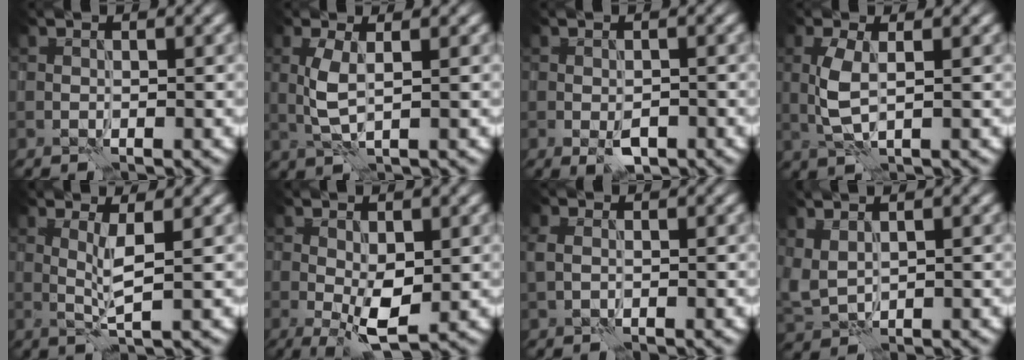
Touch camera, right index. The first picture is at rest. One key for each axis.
{"total": 2.6, "fx": 0.2, "fy": 0.7, "fz": 2.6, "tx": -0.060, "ty": -0.001, "tz": 0.005}
{"total": 2.4, "fx": -1.0, "fy": 1.1, "fz": 1.8, "tx": -0.032, "ty": -0.002, "tz": -0.017}
{"total": 3.0, "fx": 0.1, "fy": 1.0, "fz": 2.8, "tx": -0.065, "ty": -0.002, "tz": 0.004}
{"total": 2.6, "fx": 0.5, "fy": 0.2, "fz": 2.5, "tx": -0.056, "ty": -0.003, "tz": 0.012}
{"total": 4.4, "fx": -0.3, "fy": 1.7, "fz": 4.0, "tx": -0.074, "ty": -0.007, "tz": -0.004}
{"total": 1.4, "fx": 0.1, "fy": 1.0, "fz": 1.0, "tx": -0.020, "ty": 0.004, "tz": 0.003}
{"total": 3.0, "fx": 1.6, "fy": 1.6, "fz": 1.9, "tx": -0.057, "ty": 0.004, "tz": 0.042}